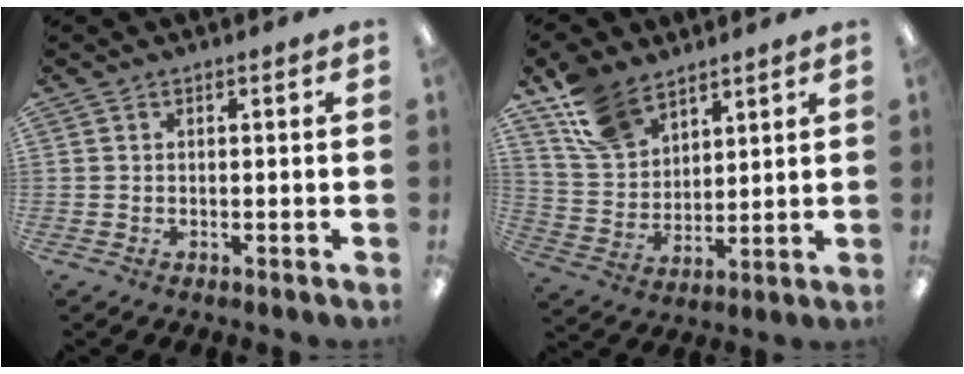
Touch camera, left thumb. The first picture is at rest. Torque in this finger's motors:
{"motor_torque": [0.38, 0.09, 0.13, -0.13, 0.16]}